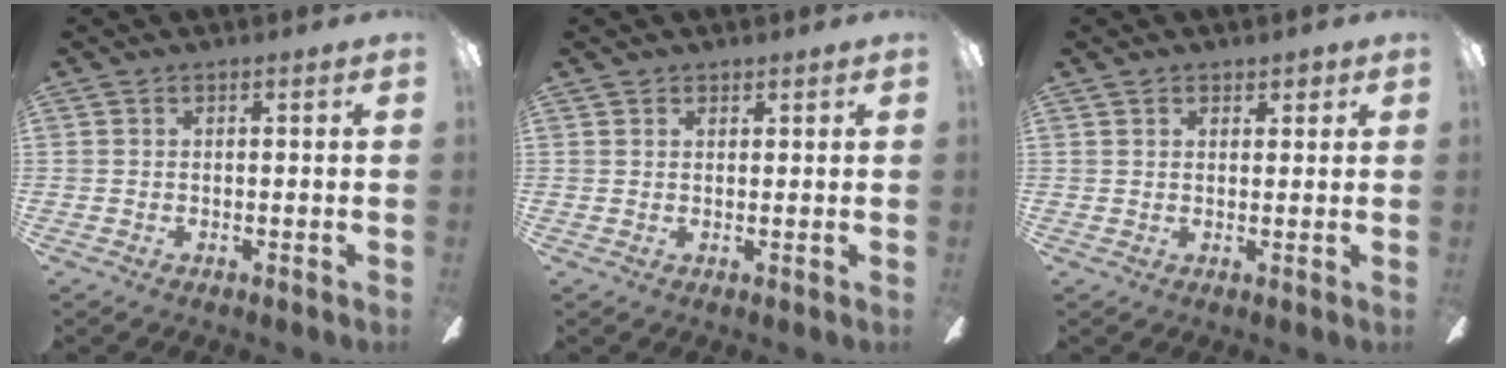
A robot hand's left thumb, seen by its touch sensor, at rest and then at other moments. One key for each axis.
{"total": 1.2, "fx": 1.0, "fy": 0.6, "fz": 0.0, "tx": 0.001, "ty": 0.000, "tz": 0.020}
{"total": 2.0, "fx": 1.4, "fy": 1.3, "fz": 0.6, "tx": -0.004, "ty": -0.001, "tz": 0.025}